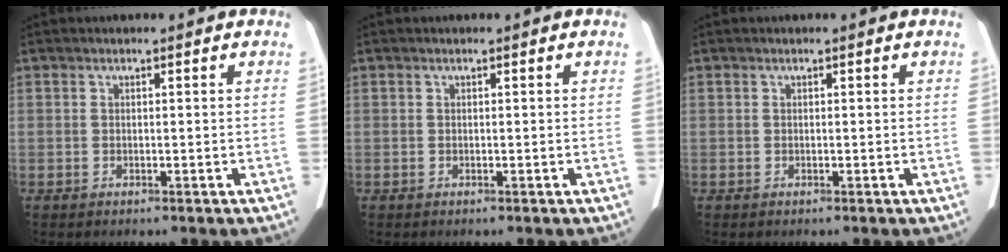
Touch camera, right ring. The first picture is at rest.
{"total": 0.0}
{"total": 0.0}